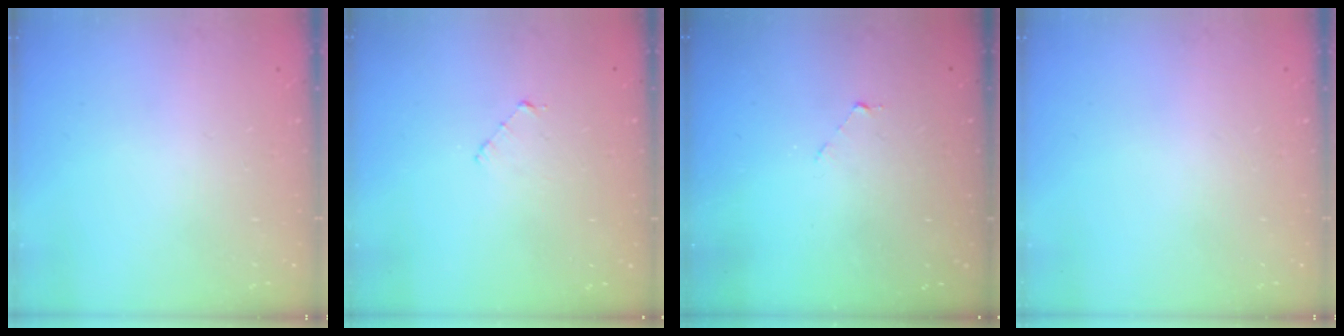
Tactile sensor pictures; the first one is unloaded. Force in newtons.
{"total": 2.9, "press": 2.9, "slide": 0.2}
{"total": 2.1, "press": 2.1, "slide": 0.2}
{"total": 0.0}